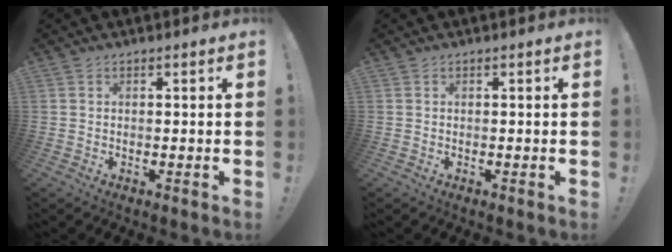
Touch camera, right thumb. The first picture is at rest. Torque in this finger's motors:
{"motor_torque": [0.00, 0.00, 0.00, 0.00, 0.00]}